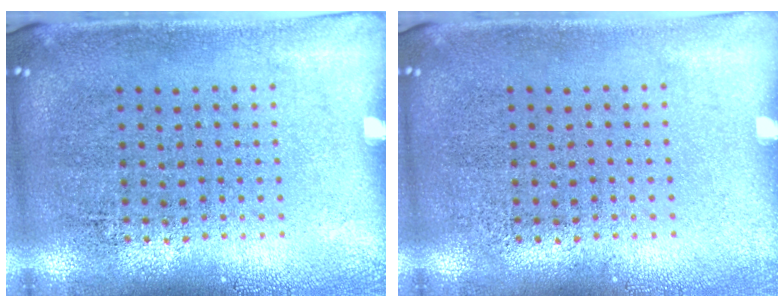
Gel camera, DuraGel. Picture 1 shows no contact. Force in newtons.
{"total": 0.0}